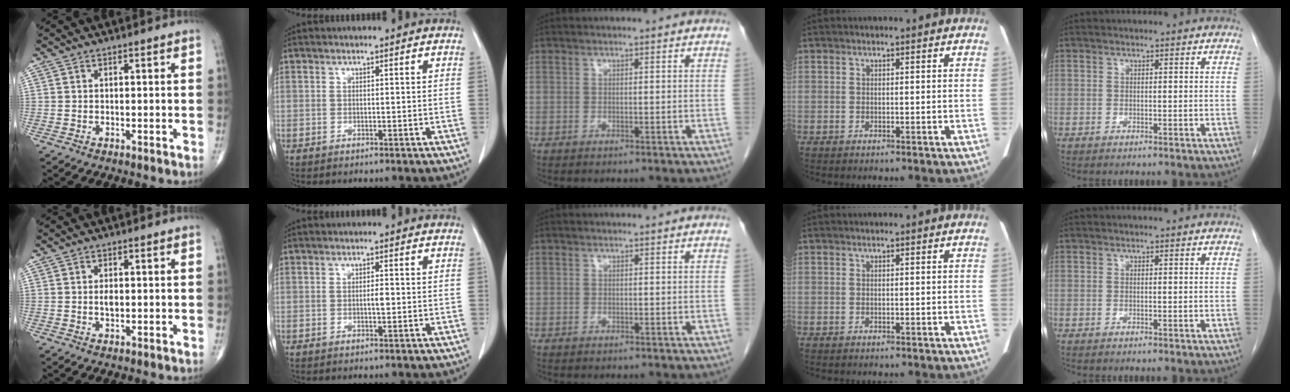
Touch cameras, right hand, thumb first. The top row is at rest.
{"thumb": {"total": 1.5, "force": [0.0, 0.8, 1.3], "torque": [-0.023, -0.001, 0.000]}, "index": {"total": 1.2, "force": [-0.2, 0.2, 1.1], "torque": [-0.020, 0.000, -0.003]}}